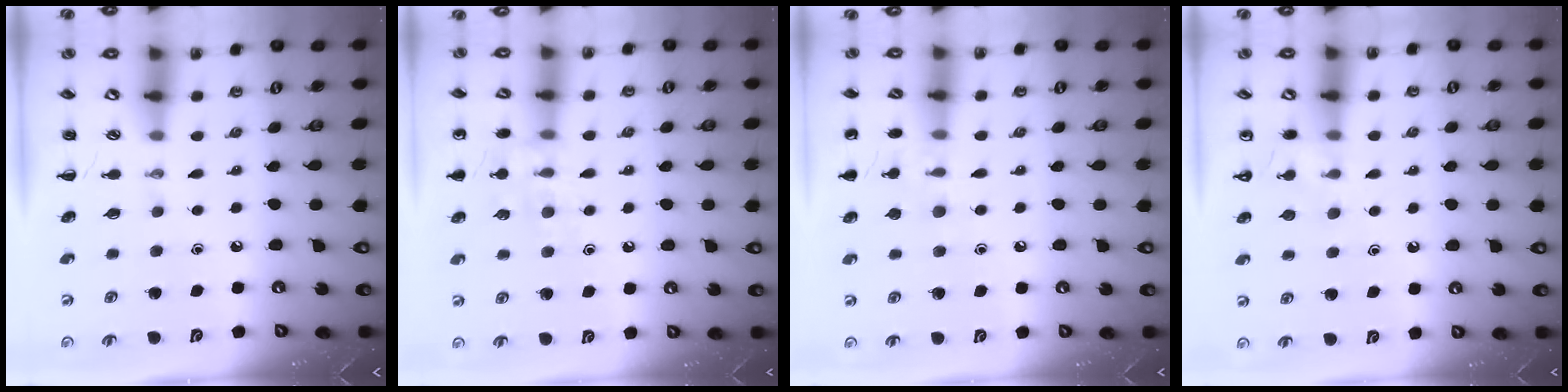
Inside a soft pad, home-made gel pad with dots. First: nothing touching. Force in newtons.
{"total": 10.8, "press": 10.7, "slide": 1.4}
{"total": 7.7, "press": 7.5, "slide": 1.8}
{"total": 7.4, "press": 7.3, "slide": 1.5}